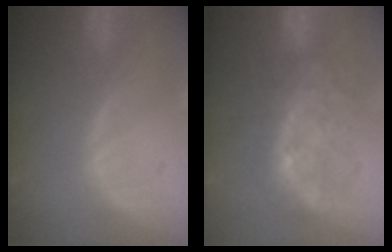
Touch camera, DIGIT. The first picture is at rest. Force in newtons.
{"total": 7.6, "press": 7.0, "slide": 3.0}